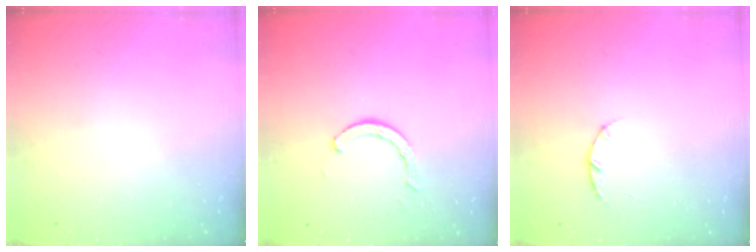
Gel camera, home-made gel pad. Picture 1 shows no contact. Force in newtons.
{"total": 2.9, "press": 2.9, "slide": 0.5}
{"total": 2.9, "press": 2.9, "slide": 0.5}